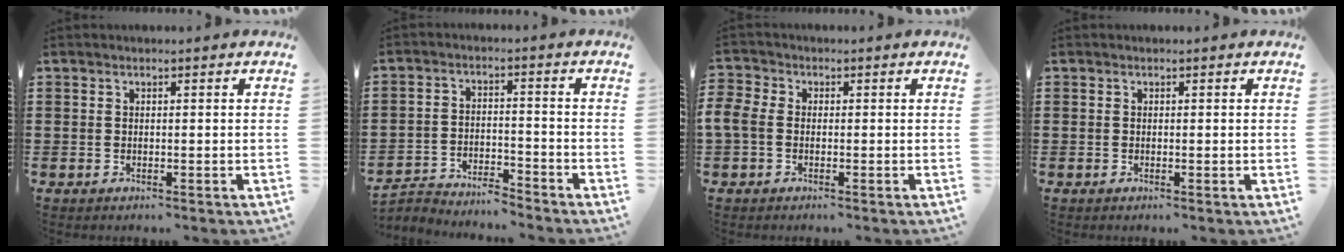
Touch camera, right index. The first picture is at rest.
{"total": 3.8, "force": [-3.8, 0.4, 0.1], "torque": [-0.009, 0.006, -0.082]}
{"total": 3.1, "force": [-0.8, 2.3, 2.0], "torque": [-0.062, -0.003, -0.023]}
{"total": 0.0}